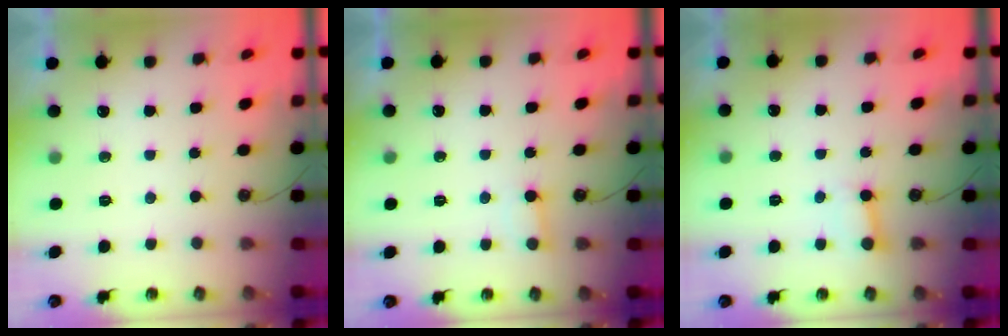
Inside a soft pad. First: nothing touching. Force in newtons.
{"total": 3.9, "press": 3.9, "slide": 0.4}
{"total": 2.7, "press": 2.7, "slide": 0.2}